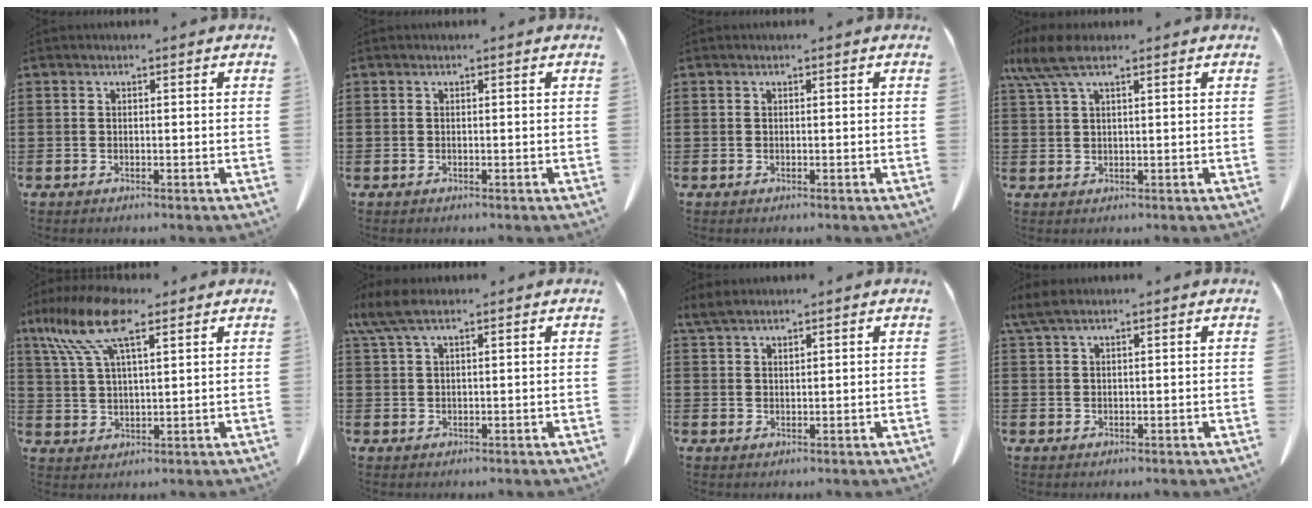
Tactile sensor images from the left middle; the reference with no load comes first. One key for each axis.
{"total": 0.0}
{"total": 0.0}
{"total": 5.9, "fx": 3.5, "fy": 1.6, "fz": 4.5, "tx": -0.109, "ty": -0.004, "tz": 0.060}
{"total": 11.4, "fx": 7.0, "fy": 3.7, "fz": 8.3, "tx": -0.191, "ty": -0.007, "tz": 0.122}
{"total": 4.7, "fx": 2.8, "fy": 1.2, "fz": 3.6, "tx": -0.090, "ty": -0.003, "tz": 0.047}
{"total": 2.7, "fx": 2.3, "fy": 0.5, "fz": 1.2, "tx": -0.029, "ty": 0.002, "tz": 0.044}
{"total": 2.9, "fx": 1.9, "fy": 0.6, "fz": 2.0, "tx": -0.043, "ty": 0.002, "tz": 0.035}